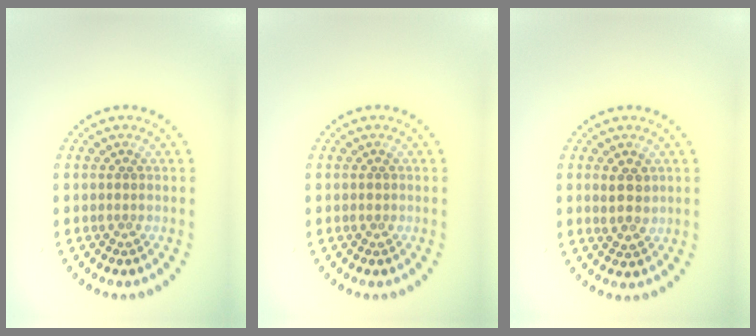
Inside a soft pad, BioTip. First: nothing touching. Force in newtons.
{"total": 0.5, "press": 0.5, "slide": 0.1}
{"total": 2.3, "press": 2.2, "slide": 0.7}